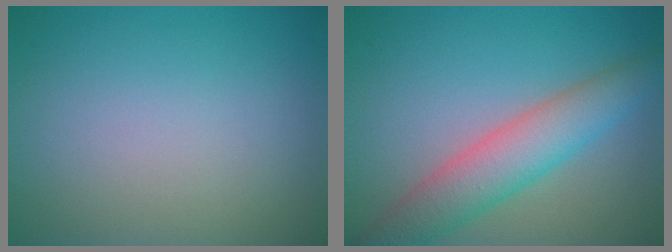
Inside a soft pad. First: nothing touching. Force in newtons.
{"total": 5.4, "press": 5.4, "slide": 0.2}